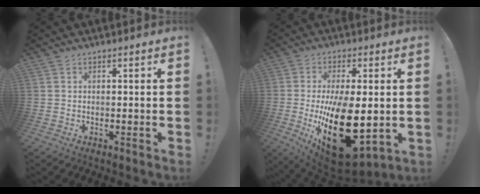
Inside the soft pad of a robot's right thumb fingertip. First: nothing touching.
{"total": 24.9, "force": [-3.1, 12.4, 21.4], "torque": [-0.357, -0.012, -0.025]}